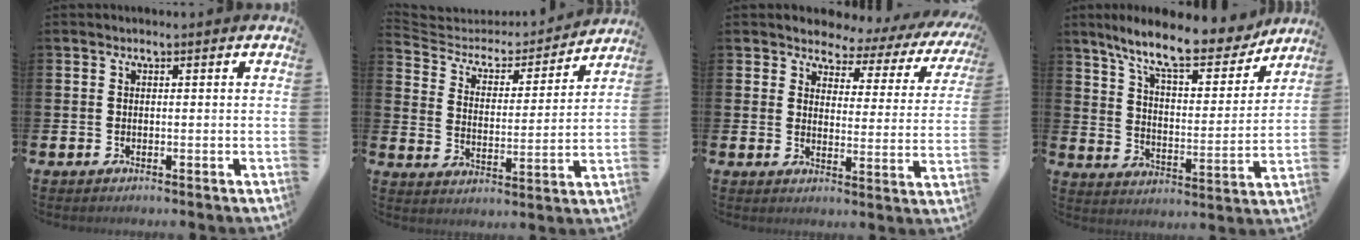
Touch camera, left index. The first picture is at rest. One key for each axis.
{"total": 4.9, "fx": 4.2, "fy": 2.2, "fz": 1.0, "tx": -0.048, "ty": -0.035, "tz": 0.063}
{"total": 2.9, "fx": 2.4, "fy": 1.6, "fz": 0.2, "tx": -0.009, "ty": -0.036, "tz": 0.028}
{"total": 11.1, "fx": 9.6, "fy": 2.2, "fz": 5.1, "tx": -0.120, "ty": -0.056, "tz": 0.162}